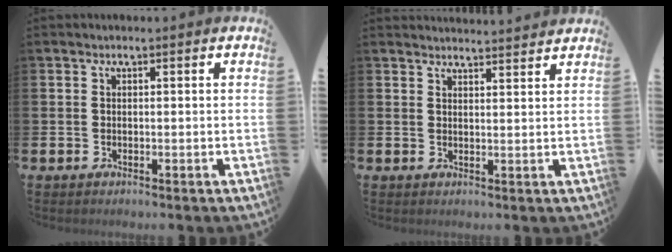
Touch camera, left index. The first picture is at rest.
{"total": 2.9, "force": [2.9, -0.1, -0.1], "torque": [0.010, -0.022, 0.049]}